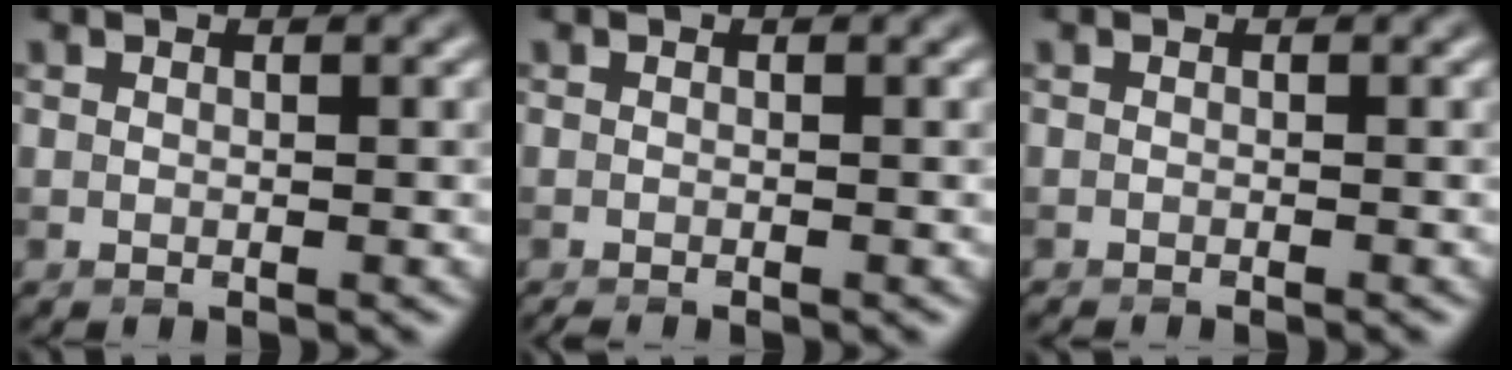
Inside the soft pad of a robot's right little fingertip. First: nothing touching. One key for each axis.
{"total": 0.6, "fx": -0.6, "fy": -0.1, "fz": 0.2, "tx": 0.002, "ty": -0.003, "tz": -0.012}
{"total": 0.9, "fx": -0.9, "fy": 0.0, "fz": 0.2, "tx": 0.007, "ty": -0.004, "tz": -0.015}